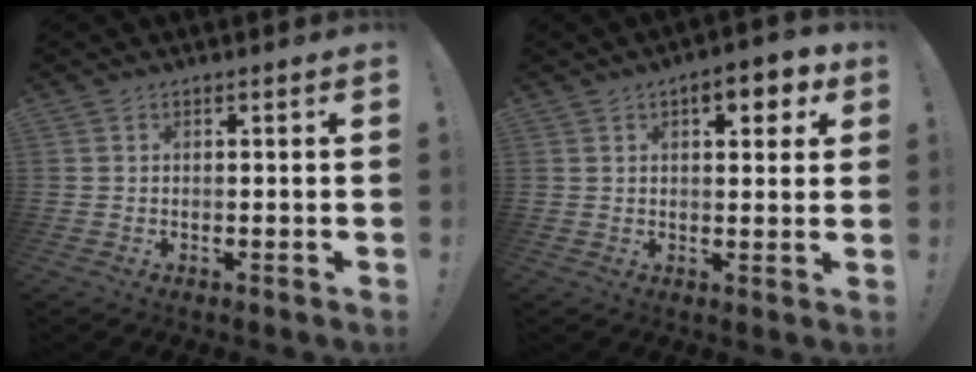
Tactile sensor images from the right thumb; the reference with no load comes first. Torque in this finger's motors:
{"motor_torque": [0.83, 0.94, 0.04, 0.11, 0.06]}